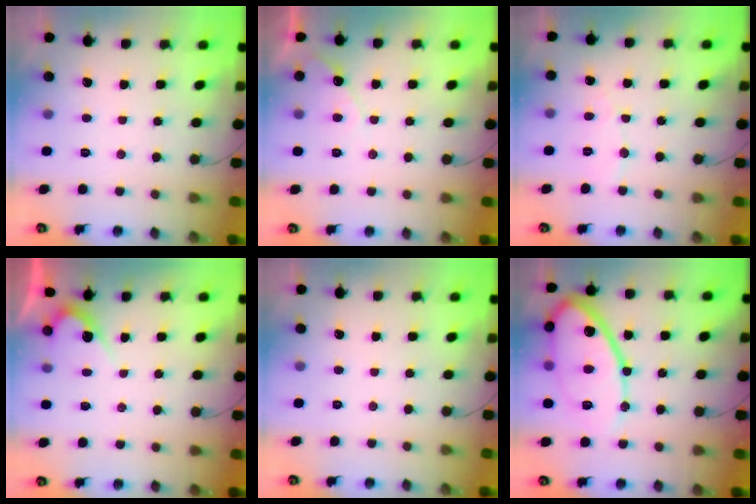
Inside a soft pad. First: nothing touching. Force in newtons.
{"total": 6.3, "press": 6.3, "slide": 0.3}
{"total": 3.9, "press": 3.9, "slide": 0.3}
{"total": 3.8, "press": 3.8, "slide": 0.2}
{"total": 0.0}
{"total": 16.3, "press": 16.3, "slide": 1.4}